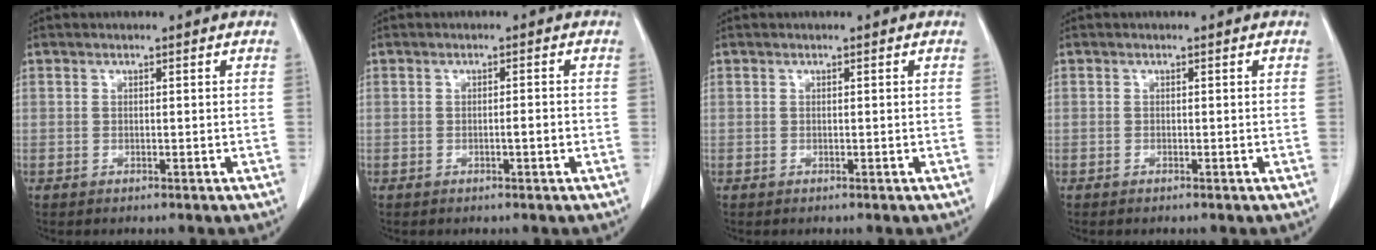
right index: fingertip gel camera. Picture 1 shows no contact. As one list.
[{"total": 1.4, "force": [-0.4, 0.1, 1.4], "torque": [-0.021, 0.000, -0.006]}, {"total": 0.0}, {"total": 0.0}]